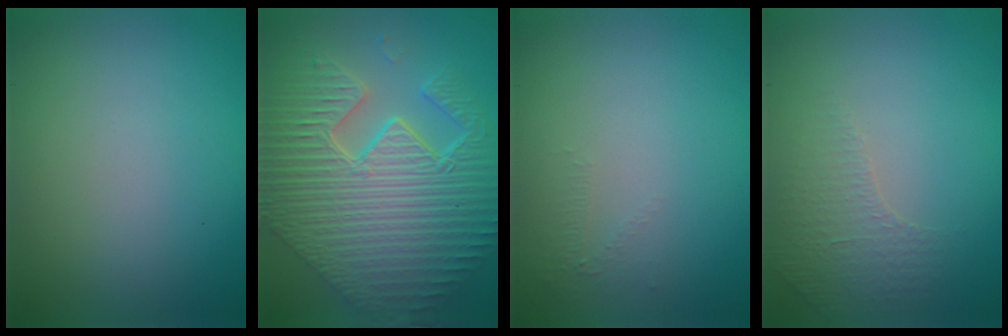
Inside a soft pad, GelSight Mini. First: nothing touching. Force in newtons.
{"total": 12.5, "press": 8.0, "slide": 9.6}
{"total": 0.5, "press": 0.2, "slide": 0.5}
{"total": 1.3, "press": 0.9, "slide": 0.9}